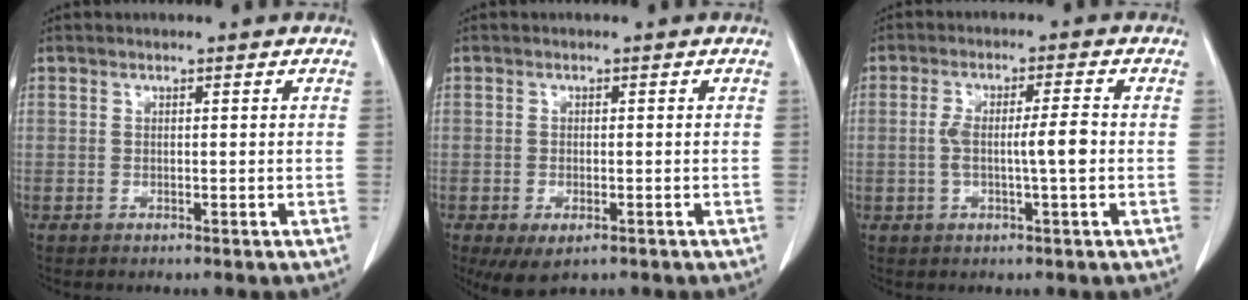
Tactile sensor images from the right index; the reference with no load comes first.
{"total": 4.6, "force": [-2.5, 2.1, 3.2], "torque": [-0.055, -0.010, -0.034]}
{"total": 5.4, "force": [-0.6, 0.4, 5.3], "torque": [-0.103, 0.010, -0.007]}